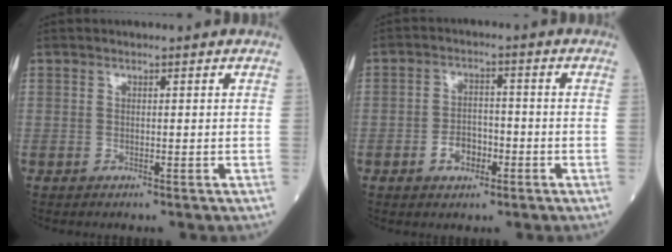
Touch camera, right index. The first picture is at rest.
{"total": 3.2, "force": [-1.4, 2.1, 2.0], "torque": [-0.031, 0.006, -0.022]}